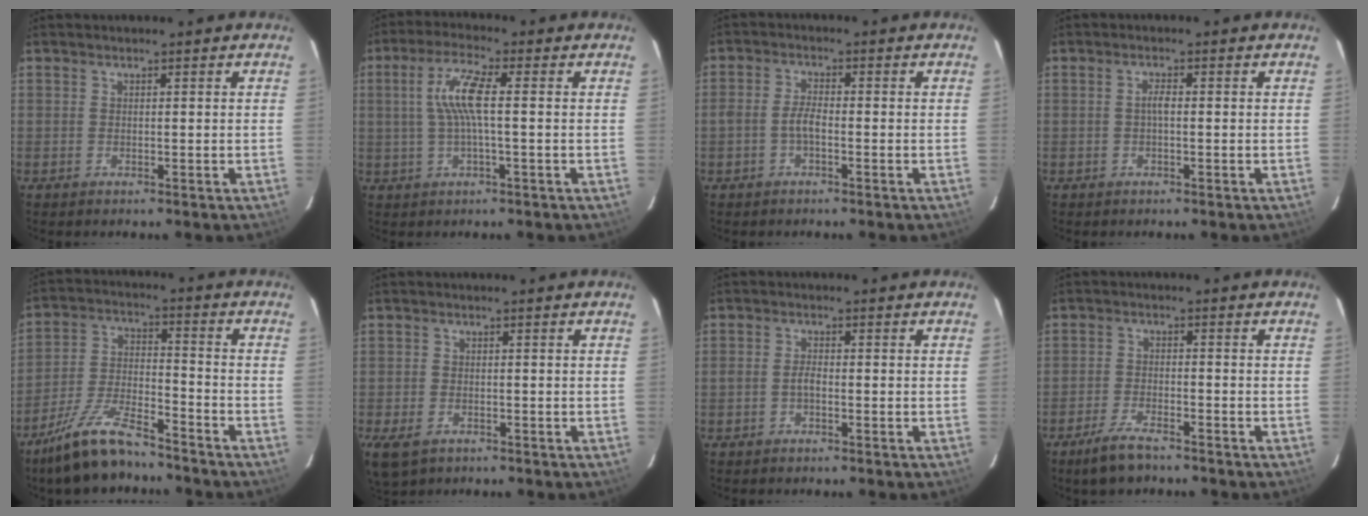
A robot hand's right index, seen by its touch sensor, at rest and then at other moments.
{"total": 7.1, "force": [0.2, 1.0, 7.0], "torque": [-0.139, 0.007, 0.008]}
{"total": 2.9, "force": [-1.3, 1.0, 2.4], "torque": [-0.056, 0.008, -0.027]}
{"total": 1.5, "force": [-0.2, 0.4, 1.4], "torque": [-0.027, 0.006, -0.006]}
{"total": 13.1, "force": [-10.8, 3.1, 6.9], "torque": [-0.151, -0.006, -0.197]}
{"total": 6.3, "force": [-3.5, 3.9, 3.6], "torque": [-0.086, -0.021, -0.062]}
{"total": 1.7, "force": [-0.8, 0.8, 1.3], "torque": [-0.032, 0.006, -0.018]}
{"total": 6.2, "force": [-4.8, 1.7, 3.5], "torque": [-0.091, -0.007, -0.089]}